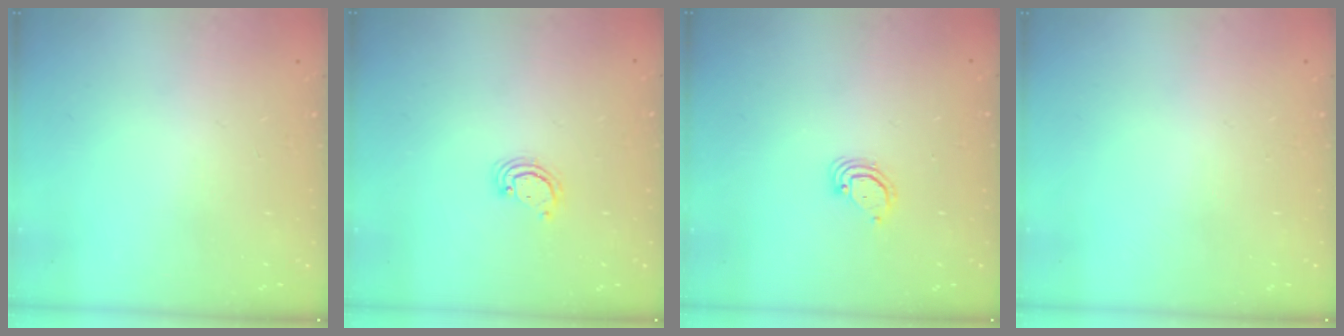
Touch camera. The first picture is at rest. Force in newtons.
{"total": 2.9, "press": 2.8, "slide": 0.3}
{"total": 2.9, "press": 2.9, "slide": 0.3}
{"total": 0.0}